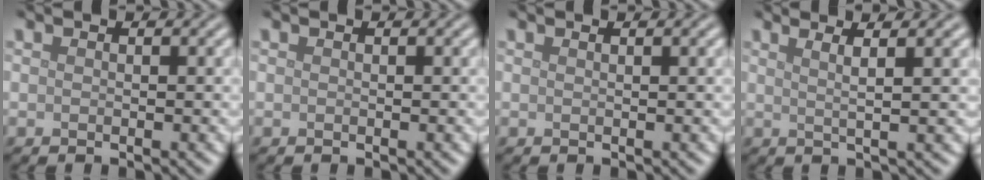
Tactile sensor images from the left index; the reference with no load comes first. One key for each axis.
{"total": 0.0}
{"total": 1.0, "fx": 0.6, "fy": 0.3, "fz": 0.7, "tx": -0.006, "ty": 0.003, "tz": 0.006}
{"total": 4.0, "fx": 2.2, "fy": 1.1, "fz": 3.2, "tx": -0.034, "ty": 0.017, "tz": 0.003}